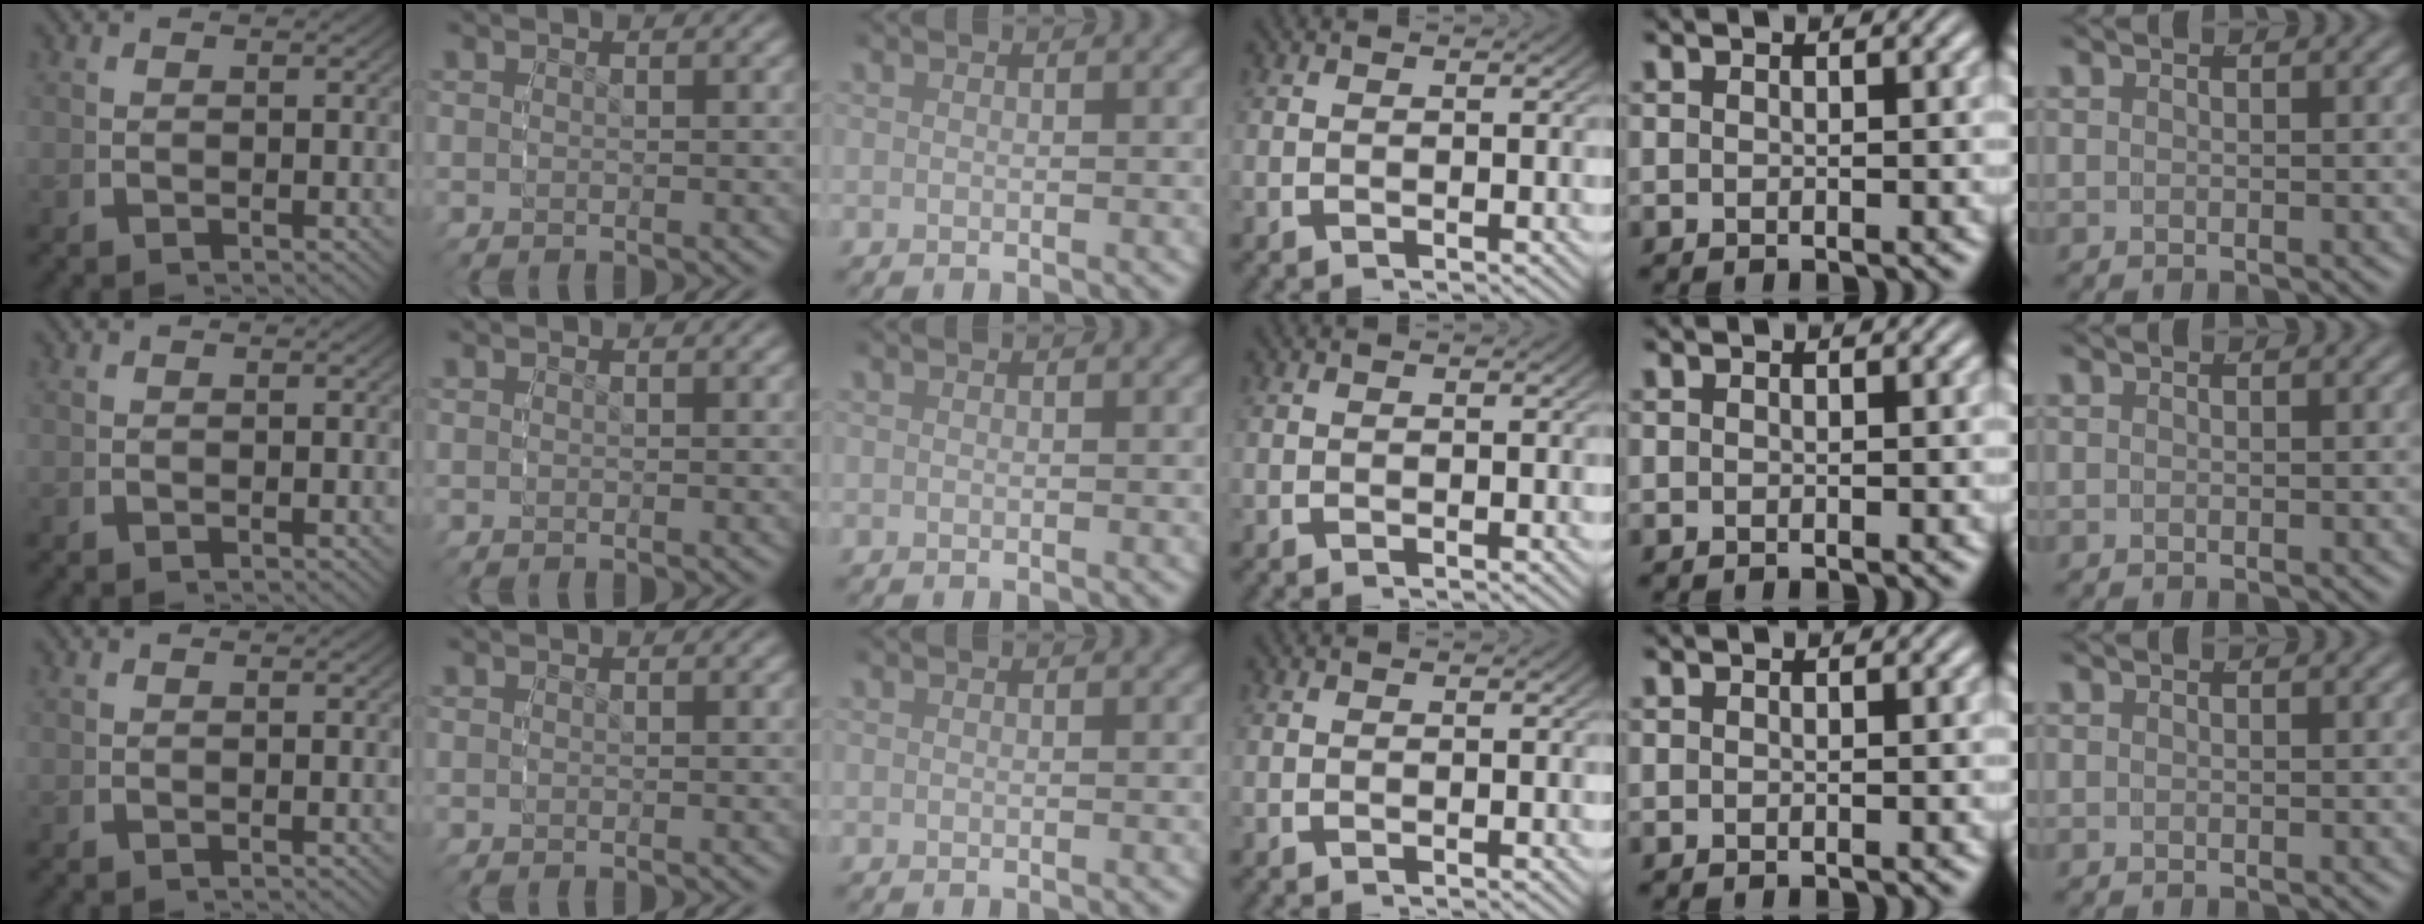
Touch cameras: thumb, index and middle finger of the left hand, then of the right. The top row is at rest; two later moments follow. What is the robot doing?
{"motion": "reach", "object": "backpack"}